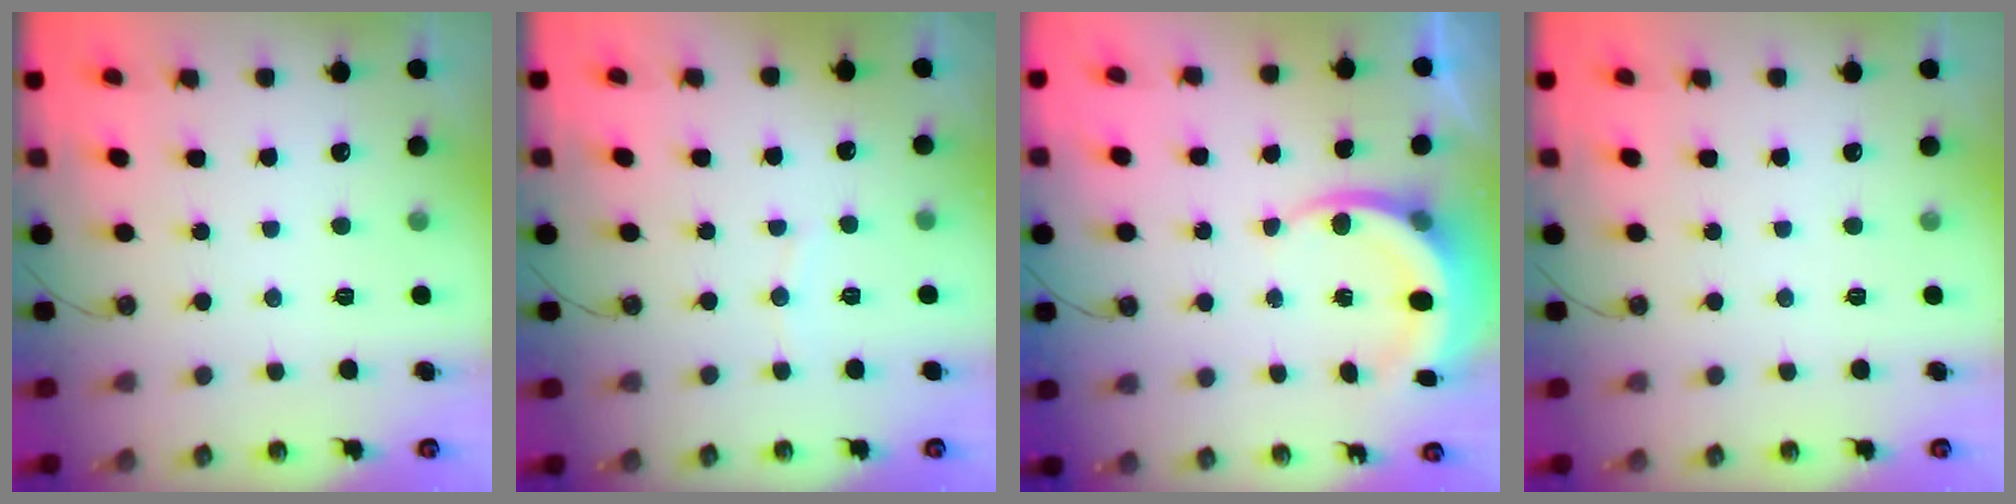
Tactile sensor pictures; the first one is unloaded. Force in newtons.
{"total": 3.7, "press": 3.6, "slide": 0.4}
{"total": 6.8, "press": 6.7, "slide": 1.3}
{"total": 0.0}